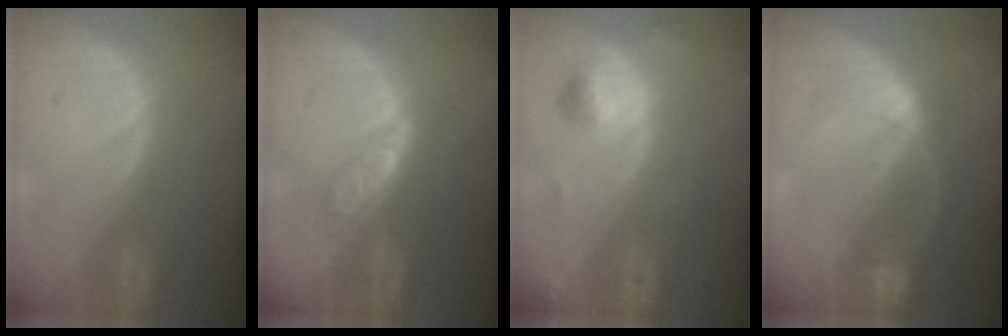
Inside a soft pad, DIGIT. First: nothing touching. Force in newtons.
{"total": 4.5, "press": 4.0, "slide": 2.0}
{"total": 4.6, "press": 4.6, "slide": 0.3}
{"total": 6.8, "press": 6.0, "slide": 3.2}